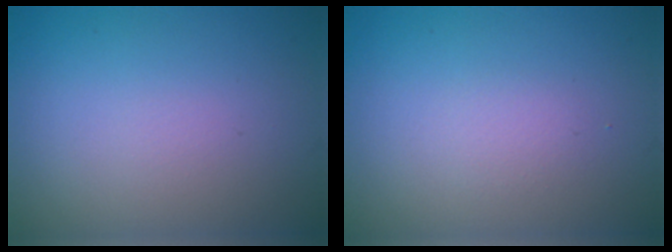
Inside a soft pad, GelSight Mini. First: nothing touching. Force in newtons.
{"total": 0.9, "press": 0.9, "slide": 0.2}